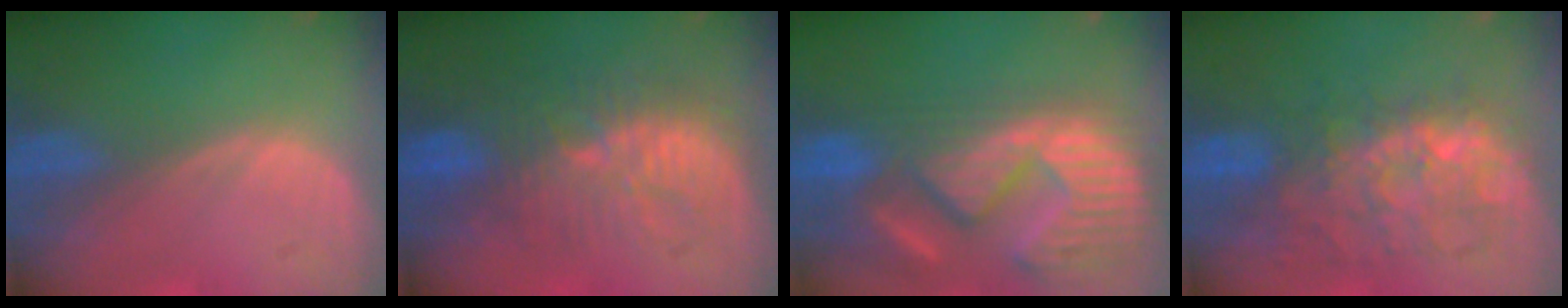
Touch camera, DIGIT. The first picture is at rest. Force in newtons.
{"total": 9.2, "press": 9.0, "slide": 2.0}
{"total": 14.9, "press": 12.3, "slide": 8.5}
{"total": 9.3, "press": 9.2, "slide": 1.6}